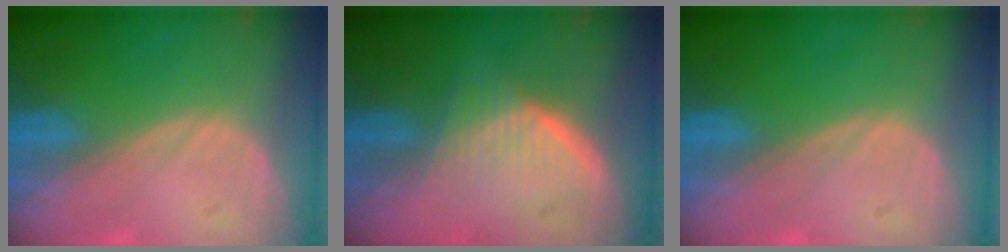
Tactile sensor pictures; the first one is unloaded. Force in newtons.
{"total": 5.8, "press": 5.6, "slide": 1.8}
{"total": 0.0}